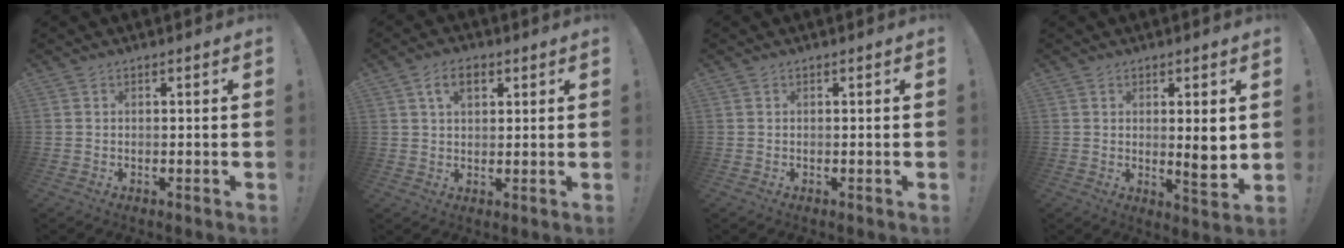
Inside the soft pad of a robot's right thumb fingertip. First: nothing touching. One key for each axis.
{"total": 6.7, "fx": 3.0, "fy": 4.2, "fz": 4.3, "tx": -0.065, "ty": 0.002, "tz": 0.053}
{"total": 0.0}
{"total": 6.2, "fx": 1.2, "fy": 1.0, "fz": 5.9, "tx": -0.081, "ty": -0.017, "tz": 0.017}